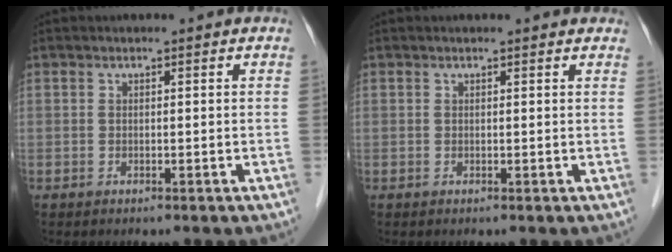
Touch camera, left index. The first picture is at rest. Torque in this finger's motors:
{"motor_torque": [0.33, -0.53, -0.01, 0.01]}